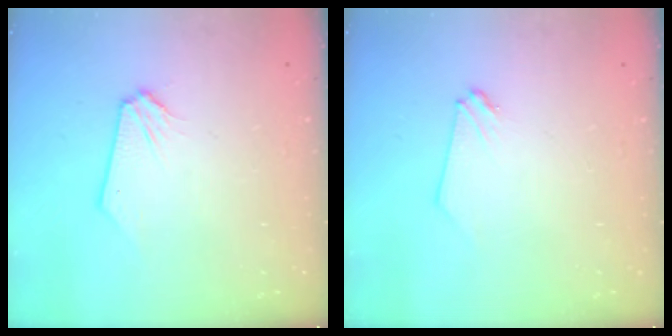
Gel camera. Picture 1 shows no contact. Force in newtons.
{"total": 0.0}